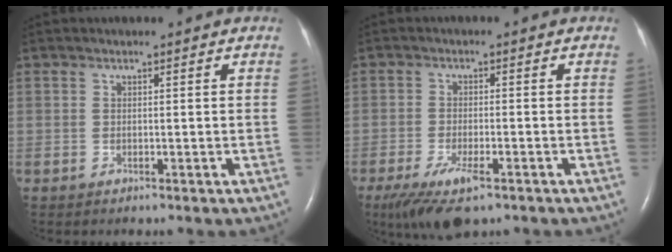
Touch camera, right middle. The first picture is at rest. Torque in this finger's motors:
{"motor_torque": [0.83, -0.57, 0.16, 0.13]}